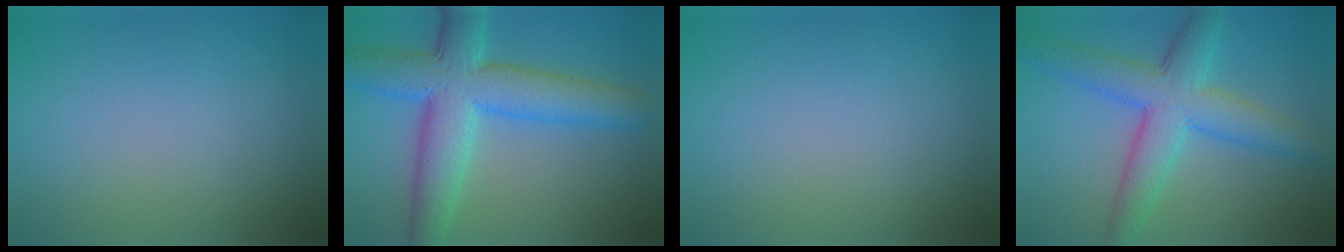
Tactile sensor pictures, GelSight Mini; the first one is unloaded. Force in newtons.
{"total": 9.8, "press": 9.8, "slide": 0.2}
{"total": 0.0}
{"total": 7.1, "press": 7.1, "slide": 0.1}